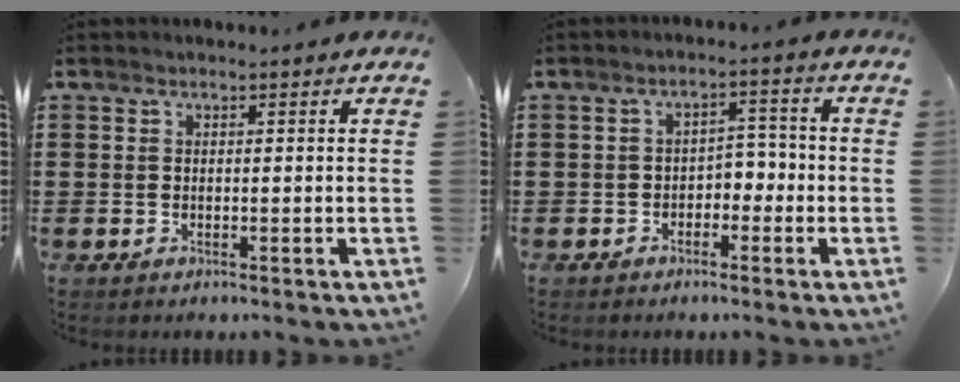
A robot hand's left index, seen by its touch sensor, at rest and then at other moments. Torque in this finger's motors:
{"motor_torque": [-0.06, -0.01, 0.11, 0.00]}